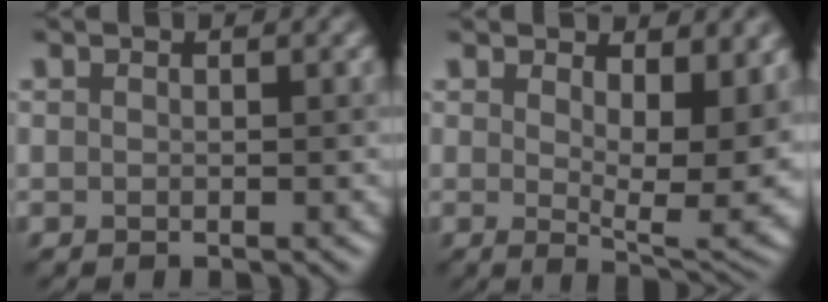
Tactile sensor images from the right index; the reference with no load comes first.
{"total": 8.7, "force": [2.2, 3.5, 7.7], "torque": [-0.108, -0.022, 0.043]}